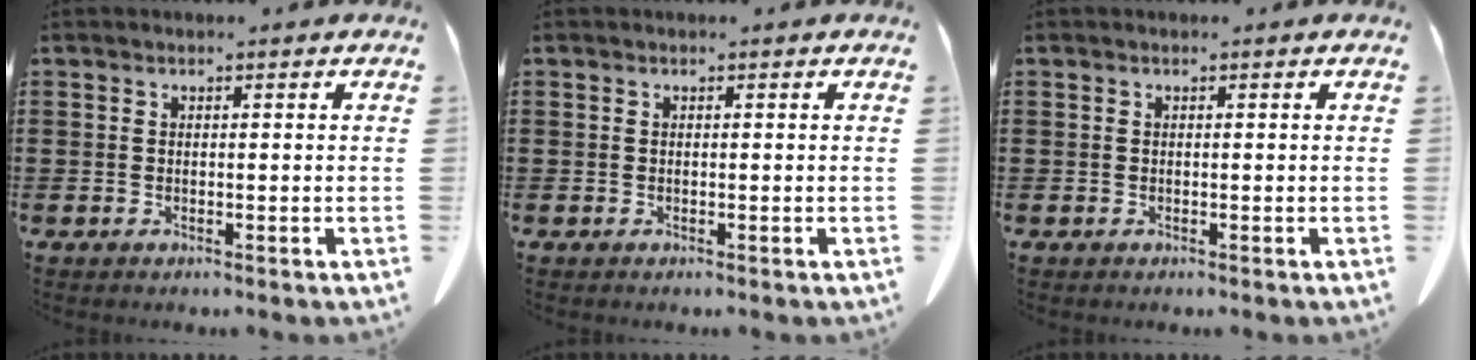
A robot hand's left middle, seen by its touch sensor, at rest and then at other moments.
{"total": 0.0}
{"total": 0.0}